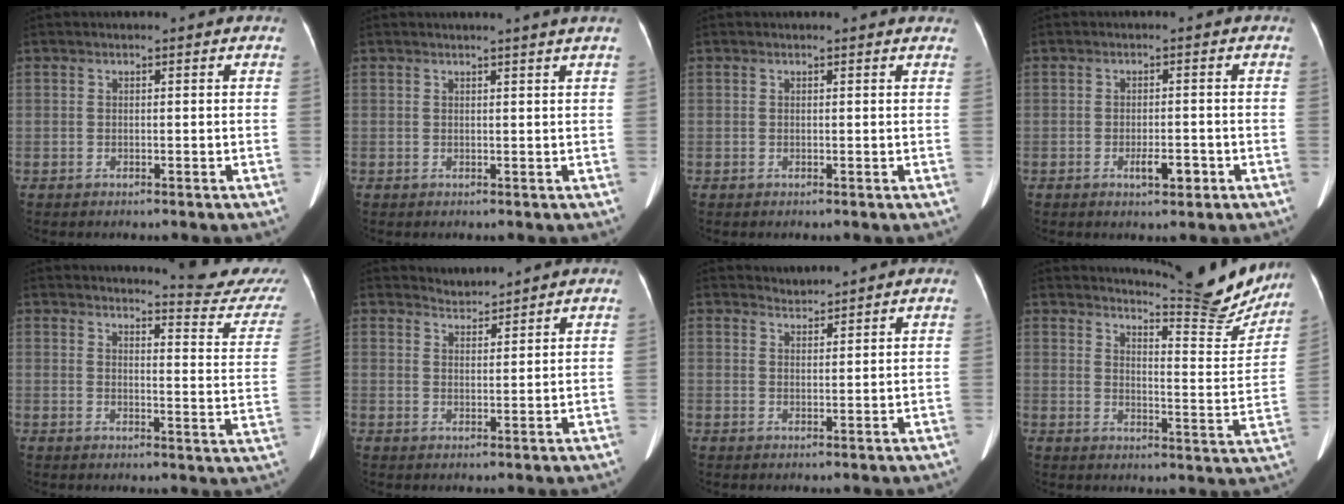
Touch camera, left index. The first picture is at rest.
{"total": 2.4, "force": [2.1, -0.7, 0.9], "torque": [-0.015, 0.000, 0.025]}
{"total": 3.2, "force": [3.1, 0.9, 0.6], "torque": [-0.010, 0.013, 0.020]}
{"total": 2.9, "force": [-1.4, 0.9, 2.4], "torque": [-0.042, 0.000, -0.018]}
{"total": 13.1, "force": [12.9, -0.6, 2.2], "torque": [-0.018, -0.105, 0.127]}
{"total": 2.3, "force": [2.2, -0.2, -0.6], "torque": [0.000, 0.002, 0.048]}
{"total": 1.7, "force": [1.6, -0.2, -0.5], "torque": [-0.004, 0.004, 0.034]}
{"total": 14.1, "force": [13.7, 0.7, 3.2], "torque": [-0.039, -0.072, 0.162]}